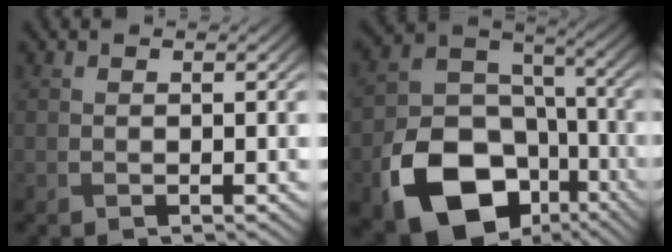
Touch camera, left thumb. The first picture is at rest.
{"total": 16.3, "force": [-8.1, 11.2, 8.7], "torque": [-0.178, -0.049, -0.137]}